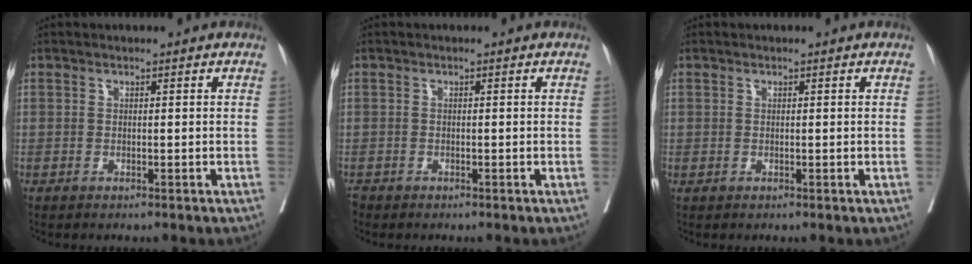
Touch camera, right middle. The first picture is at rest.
{"total": 0.8, "force": [-0.7, 0.4, 0.1], "torque": [-0.006, -0.003, -0.012]}
{"total": 0.0}